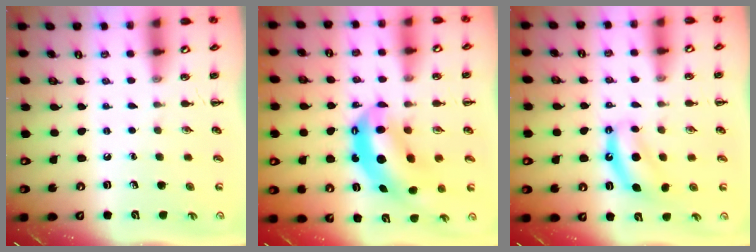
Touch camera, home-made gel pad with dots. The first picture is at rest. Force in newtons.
{"total": 10.8, "press": 10.5, "slide": 2.6}
{"total": 7.3, "press": 7.3, "slide": 1.1}